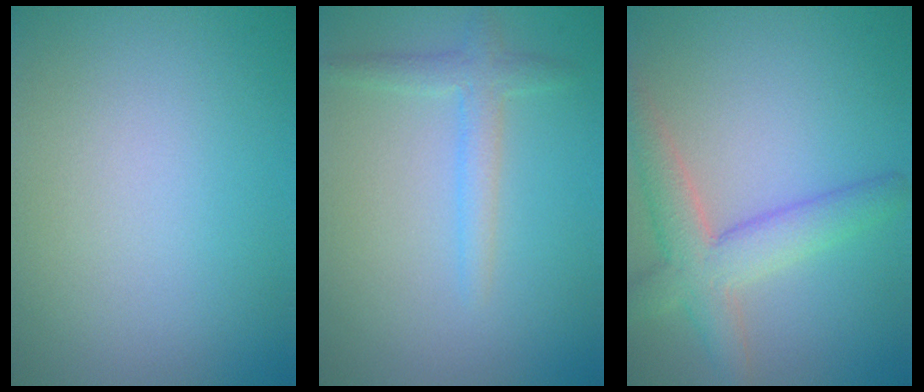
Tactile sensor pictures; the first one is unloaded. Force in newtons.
{"total": 2.1, "press": 2.1, "slide": 0.2}
{"total": 4.9, "press": 4.9, "slide": 0.3}